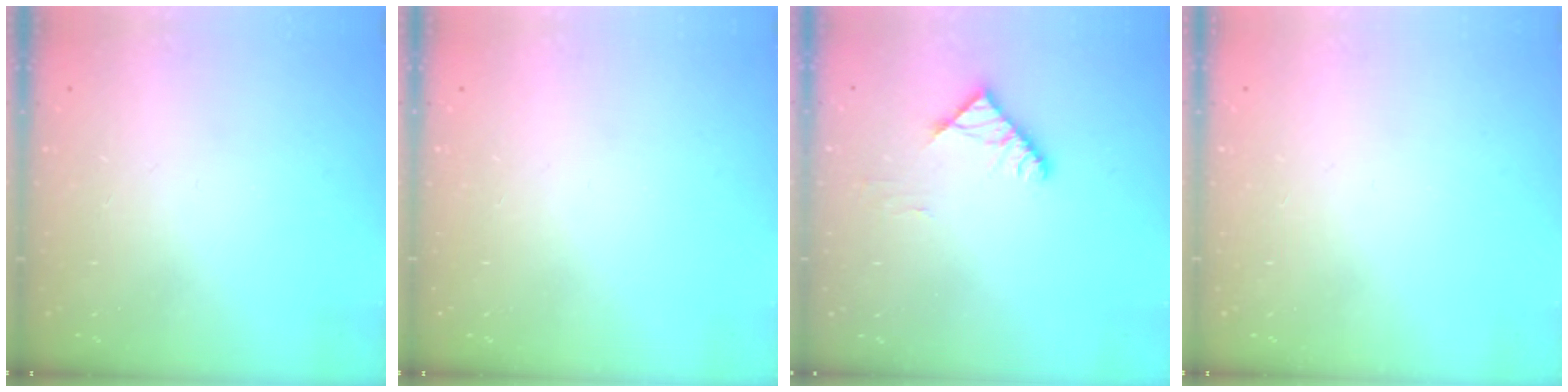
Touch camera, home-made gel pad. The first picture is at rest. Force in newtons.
{"total": 0.0}
{"total": 4.5, "press": 4.4, "slide": 0.8}
{"total": 0.0}